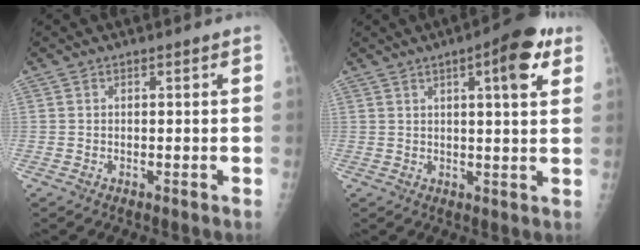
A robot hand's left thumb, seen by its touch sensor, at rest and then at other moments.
{"total": 9.7, "force": [4.4, 2.3, 8.3], "torque": [-0.101, -0.008, 0.053]}